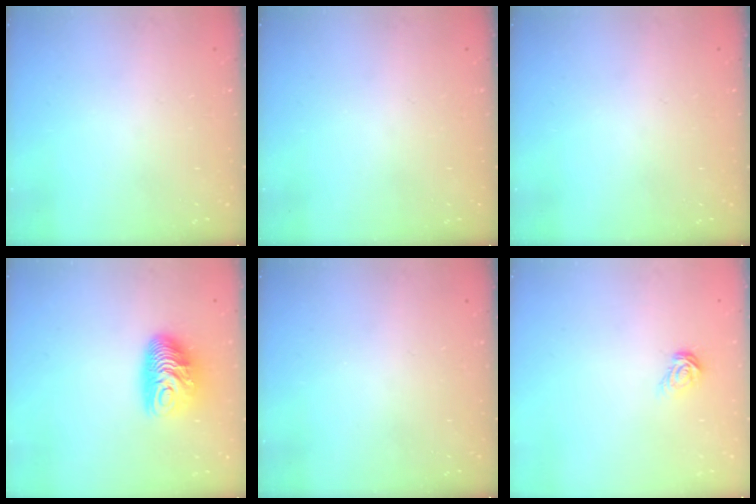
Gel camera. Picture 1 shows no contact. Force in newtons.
{"total": 0.0}
{"total": 0.0}
{"total": 10.9, "press": 10.9, "slide": 0.8}
{"total": 0.0}
{"total": 5.0, "press": 5.0, "slide": 0.5}